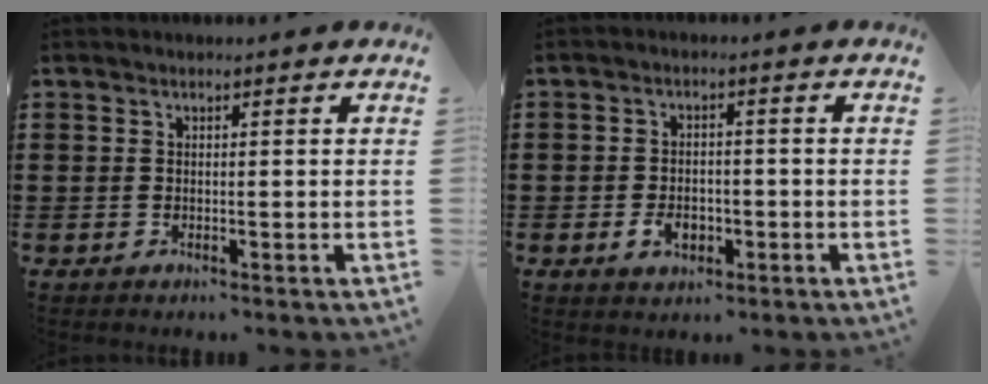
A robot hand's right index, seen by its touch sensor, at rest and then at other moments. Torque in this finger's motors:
{"motor_torque": [1.08, 1.06, 0.08, -0.02]}